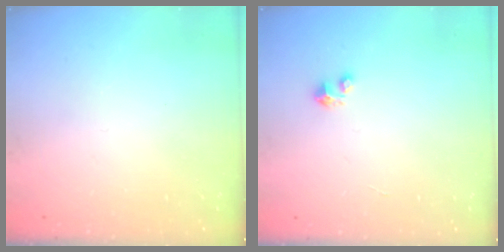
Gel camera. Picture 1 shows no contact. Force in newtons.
{"total": 2.1, "press": 2.1, "slide": 0.1}